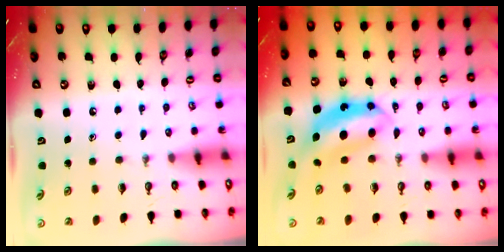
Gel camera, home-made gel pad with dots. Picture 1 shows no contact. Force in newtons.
{"total": 7.0, "press": 7.0, "slide": 0.7}